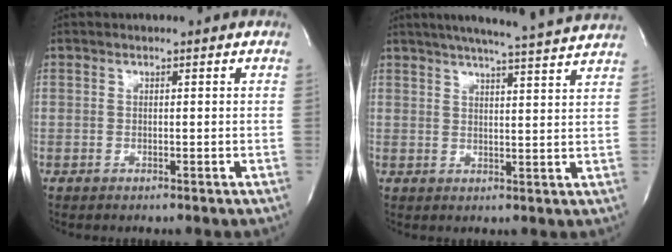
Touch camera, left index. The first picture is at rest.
{"total": 14.2, "force": [12.7, -0.8, 6.4], "torque": [-0.110, -0.007, 0.156]}